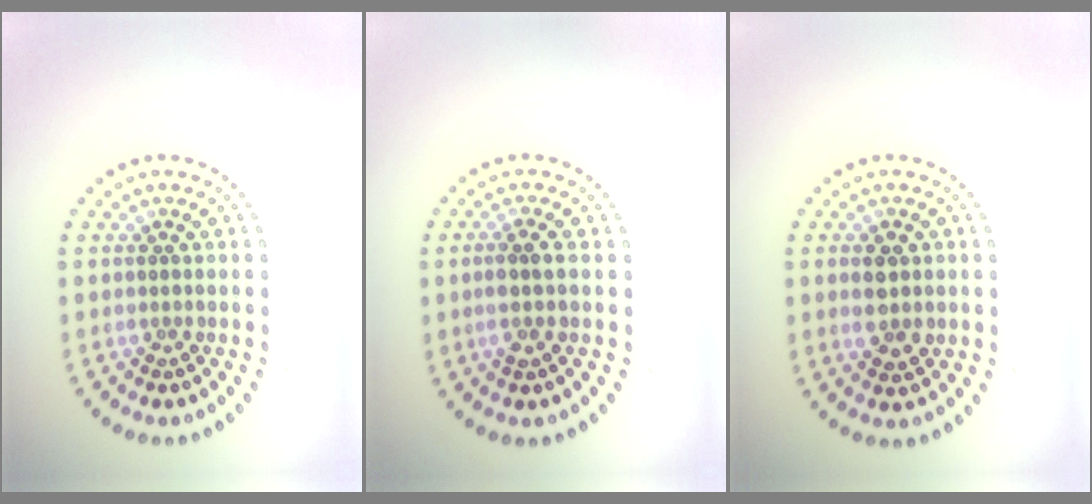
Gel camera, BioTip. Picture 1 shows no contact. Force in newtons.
{"total": 2.0, "press": 1.7, "slide": 0.9}
{"total": 2.3, "press": 2.3, "slide": 0.0}